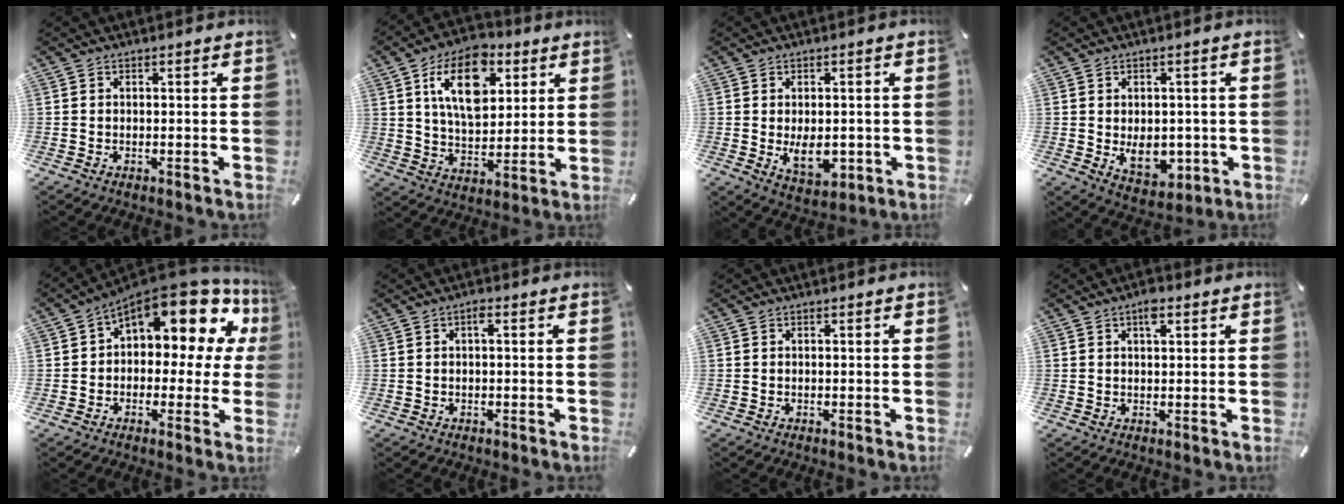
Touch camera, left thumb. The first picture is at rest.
{"total": 15.5, "force": [6.5, 9.5, 10.3], "torque": [-0.159, -0.007, 0.114]}
{"total": 7.7, "force": [-1.1, 4.9, 5.8], "torque": [-0.089, -0.009, -0.023]}
{"total": 7.3, "force": [-1.1, 5.4, 4.9], "torque": [-0.062, -0.005, -0.017]}
{"total": 14.1, "force": [7.4, 7.6, 9.3], "torque": [-0.131, -0.060, 0.121]}
{"total": 1.6, "force": [0.2, 0.5, 1.5], "torque": [-0.032, 0.005, 0.001]}
{"total": 0.0}
{"total": 3.5, "force": [1.7, 1.5, 2.6], "torque": [-0.041, -0.001, 0.025]}